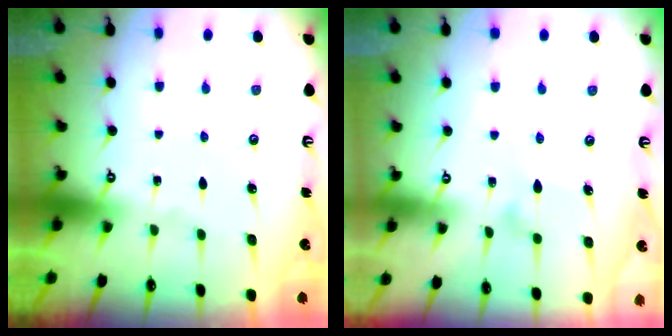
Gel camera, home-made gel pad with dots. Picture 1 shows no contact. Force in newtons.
{"total": 8.8, "press": 8.8, "slide": 0.5}